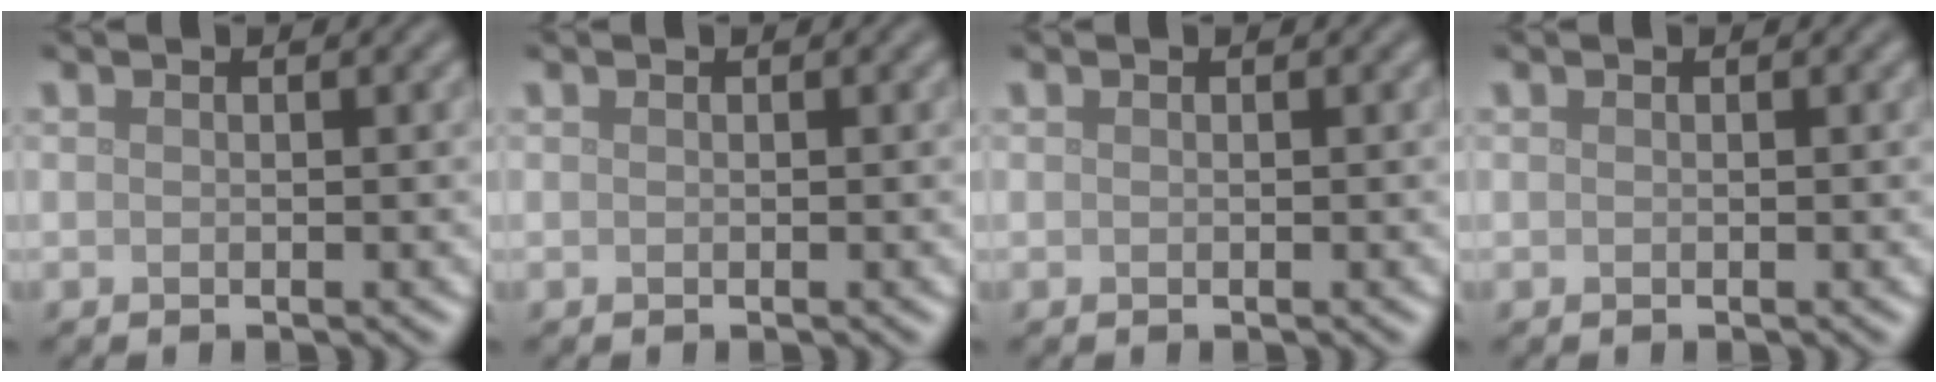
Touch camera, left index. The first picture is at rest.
{"total": 0.0}
{"total": 0.0}
{"total": 0.0}